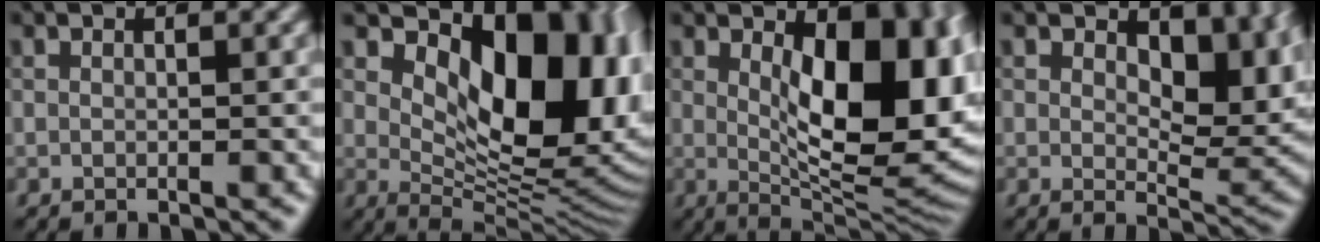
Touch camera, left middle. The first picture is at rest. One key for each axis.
{"total": 12.8, "fx": 3.7, "fy": 6.8, "fz": 10.2, "tx": -0.131, "ty": -0.009, "tz": 0.068}
{"total": 12.9, "fx": 1.8, "fy": 6.1, "fz": 11.3, "tx": -0.130, "ty": -0.007, "tz": 0.035}
{"total": 7.6, "fx": 2.6, "fy": 4.2, "fz": 5.8, "tx": -0.081, "ty": -0.015, "tz": 0.039}